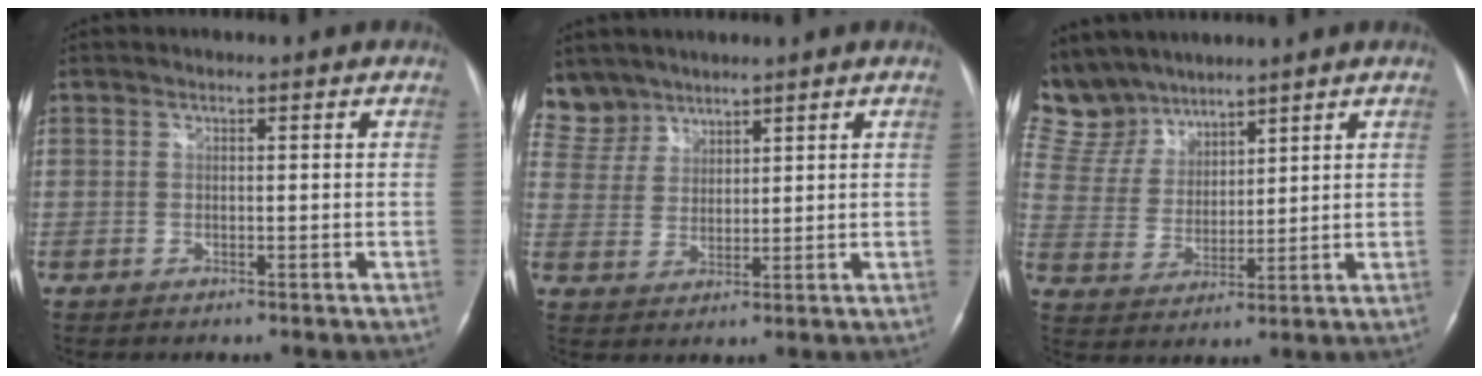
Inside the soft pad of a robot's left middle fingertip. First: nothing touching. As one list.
[{"total": 6.7, "force": [5.7, 3.5, -0.4], "torque": [0.009, 0.007, 0.122]}, {"total": 11.6, "force": [10.3, 5.1, 1.3], "torque": [-0.046, 0.018, 0.224]}]